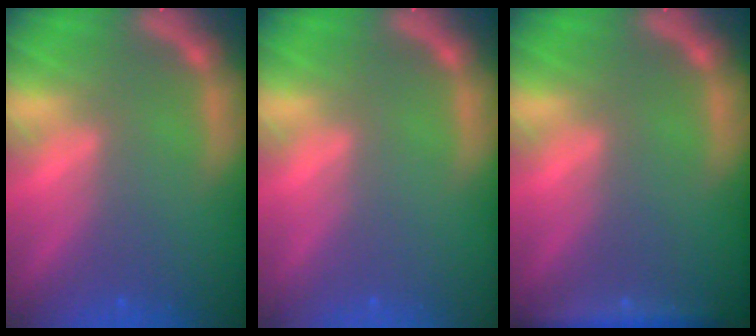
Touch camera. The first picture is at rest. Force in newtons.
{"total": 0.0}
{"total": 3.0}